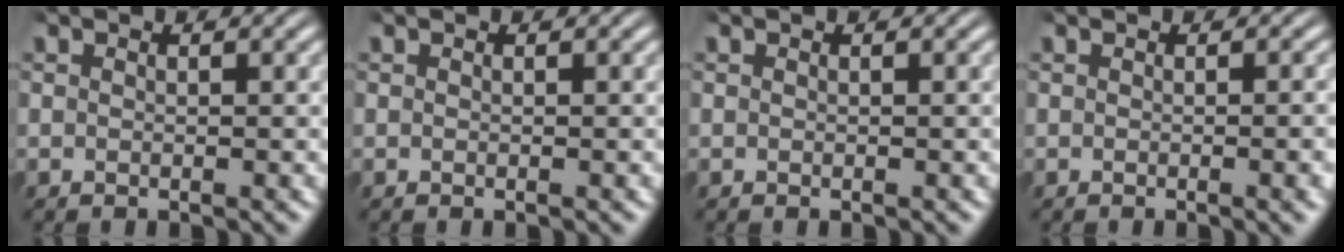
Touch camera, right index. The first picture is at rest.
{"total": 0.0}
{"total": 0.0}
{"total": 1.0, "force": [-0.3, -0.3, 0.9], "torque": [-0.009, 0.007, -0.008]}